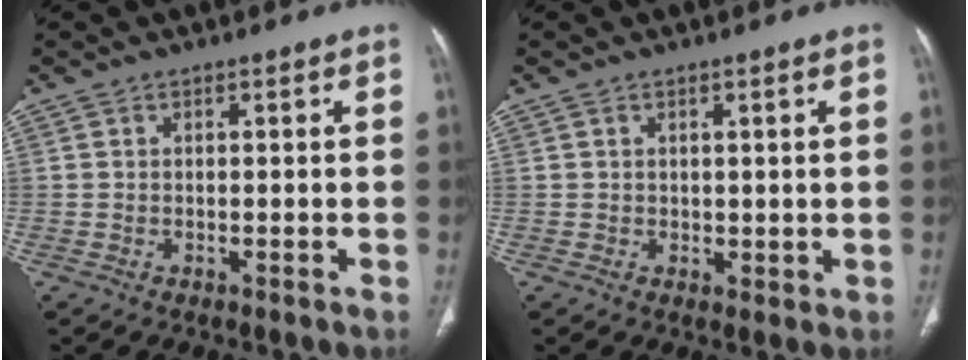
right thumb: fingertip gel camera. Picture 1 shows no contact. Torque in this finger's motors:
{"motor_torque": [0.04, -0.05, 0.06, 0.44, -0.05]}